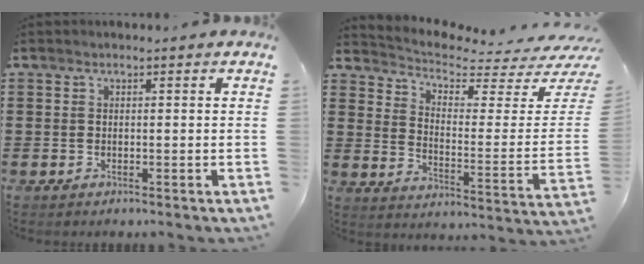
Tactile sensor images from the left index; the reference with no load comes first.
{"total": 4.0, "force": [3.7, 0.8, 1.5], "torque": [-0.055, -0.042, 0.057]}